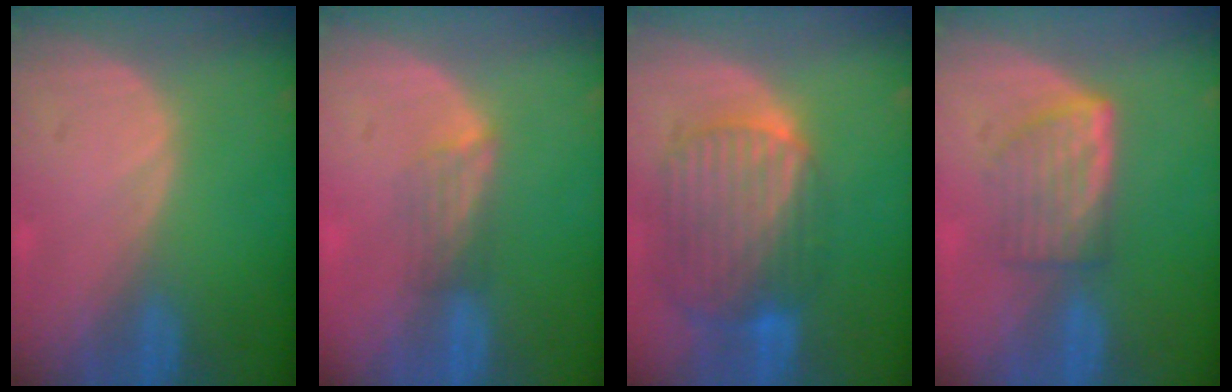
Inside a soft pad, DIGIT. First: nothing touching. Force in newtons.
{"total": 2.8, "press": 2.5, "slide": 1.4}
{"total": 10.3, "press": 8.7, "slide": 5.5}
{"total": 5.9, "press": 5.3, "slide": 2.6}